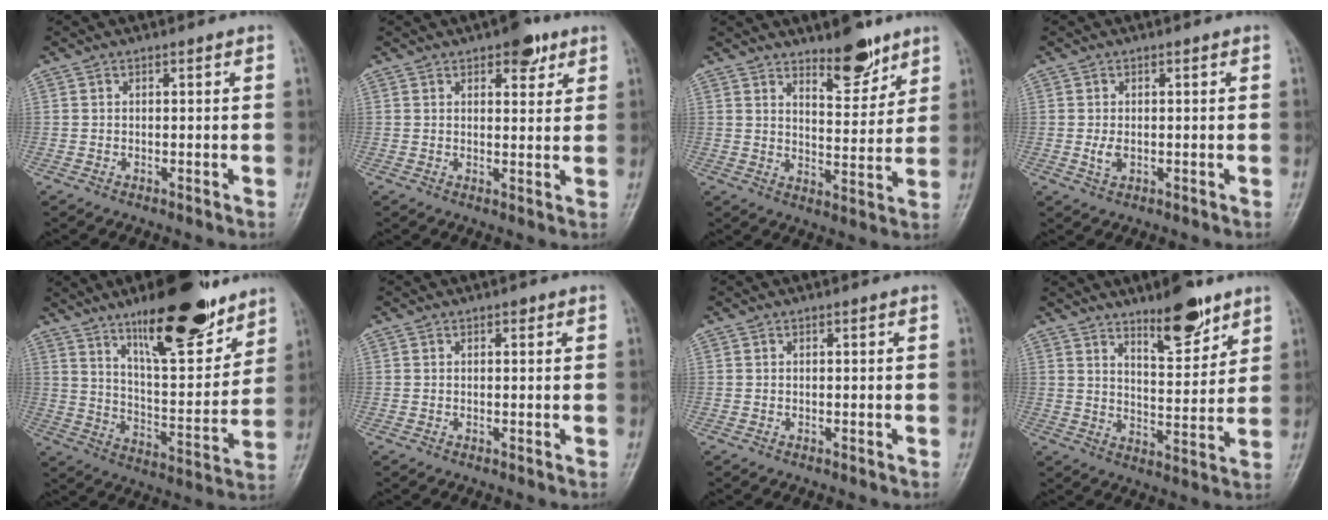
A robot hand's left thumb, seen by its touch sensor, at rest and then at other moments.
{"total": 5.6, "force": [3.4, 2.7, 3.6], "torque": [-0.024, -0.014, 0.043]}
{"total": 8.5, "force": [6.4, 3.1, 4.7], "torque": [-0.046, -0.052, 0.101]}
{"total": 2.1, "force": [-0.1, 1.3, 1.6], "torque": [-0.031, -0.005, 0.000]}
{"total": 19.7, "force": [13.3, 6.1, 13.3], "torque": [-0.160, -0.077, 0.217]}
{"total": 0.7, "force": [0.4, 0.4, 0.4], "torque": [-0.001, -0.001, 0.003]}
{"total": 0.0}
{"total": 10.2, "force": [7.2, 3.3, 6.5], "torque": [-0.076, -0.055, 0.117]}